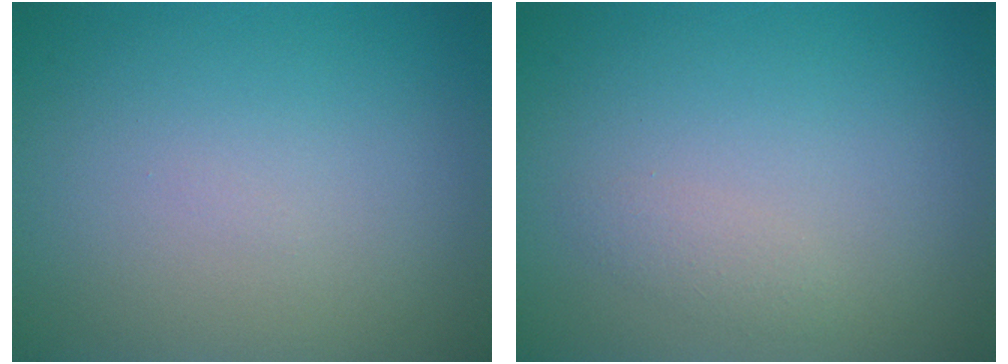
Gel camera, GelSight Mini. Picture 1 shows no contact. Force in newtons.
{"total": 1.0, "press": 1.0, "slide": 0.0}